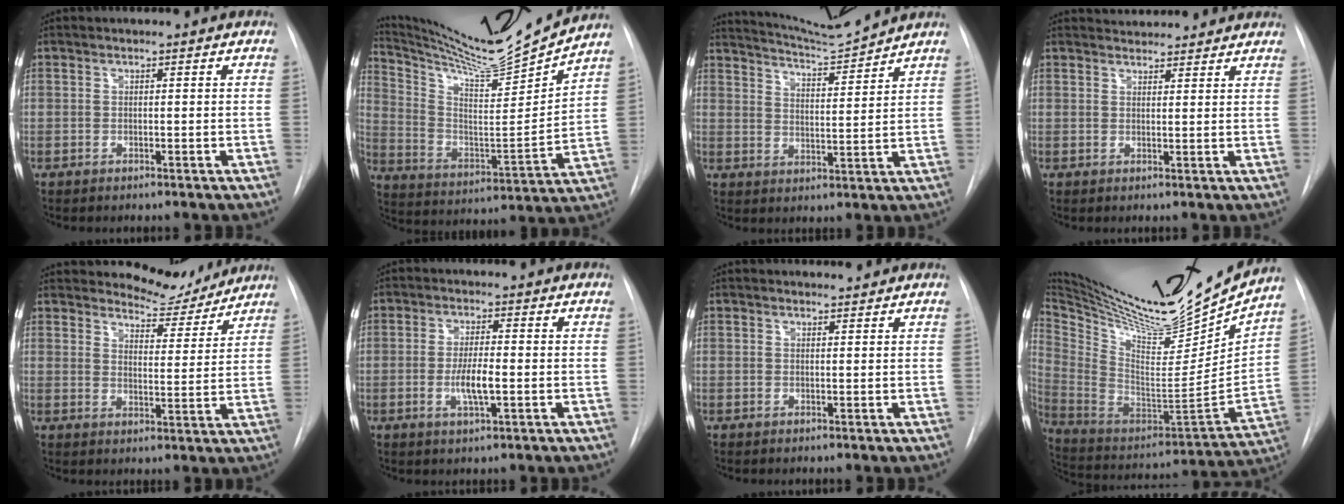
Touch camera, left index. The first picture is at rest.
{"total": 17.3, "force": [16.2, -0.9, 5.8], "torque": [-0.121, -0.058, 0.265]}
{"total": 7.9, "force": [7.6, -1.5, 1.2], "torque": [-0.030, -0.018, 0.133]}
{"total": 6.1, "force": [5.8, 1.5, 1.2], "torque": [-0.012, 0.019, 0.066]}
{"total": 7.3, "force": [7.0, 1.8, 0.3], "torque": [-0.001, -0.021, 0.096]}
{"total": 4.5, "force": [-1.7, 0.7, 4.1], "torque": [-0.082, -0.012, -0.026]}
{"total": 0.8, "force": [0.8, 0.1, -0.1], "torque": [-0.005, 0.000, 0.014]}
{"total": 26.7, "force": [24.0, 2.7, 11.4], "torque": [-0.207, -0.077, 0.377]}